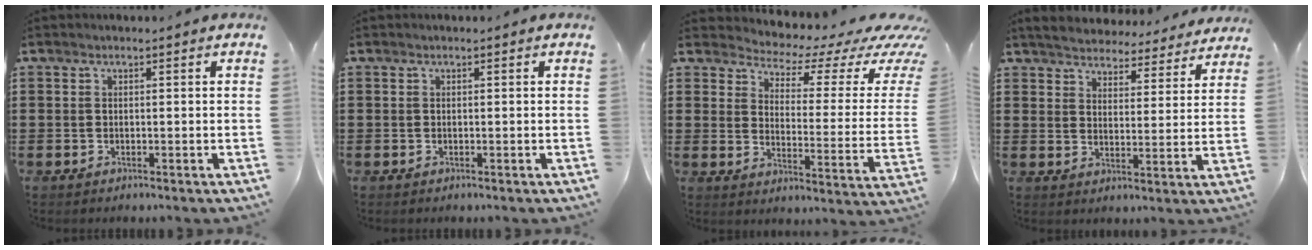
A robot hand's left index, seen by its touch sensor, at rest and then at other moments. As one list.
[{"total": 0.0}, {"total": 4.0, "force": [3.4, 1.2, 1.8], "torque": [-0.041, -0.041, 0.050]}, {"total": 4.5, "force": [4.5, 0.1, 0.3], "torque": [-0.032, -0.036, 0.075]}]